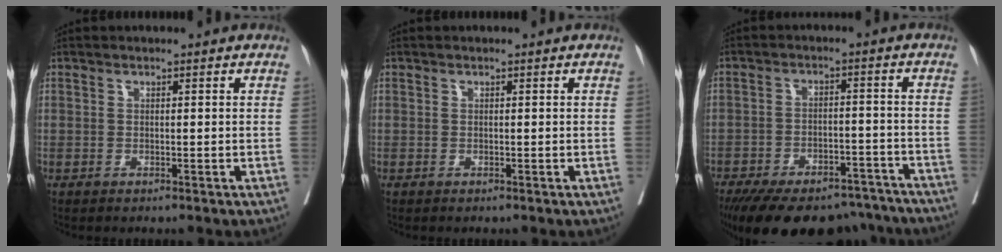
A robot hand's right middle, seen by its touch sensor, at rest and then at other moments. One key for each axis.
{"total": 0.0}
{"total": 22.8, "fx": -18.7, "fy": 8.8, "fz": 9.5, "tx": -0.177, "ty": -0.009, "tz": -0.252}